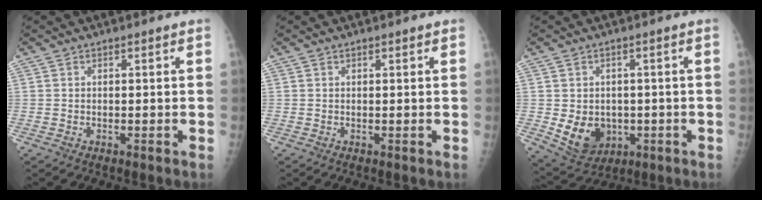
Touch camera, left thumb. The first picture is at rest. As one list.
[{"total": 0.5, "force": [0.4, 0.2, 0.3], "torque": [-0.005, -0.001, 0.004]}, {"total": 8.7, "force": [-1.4, 7.0, 4.9], "torque": [-0.057, -0.002, 0.000]}]